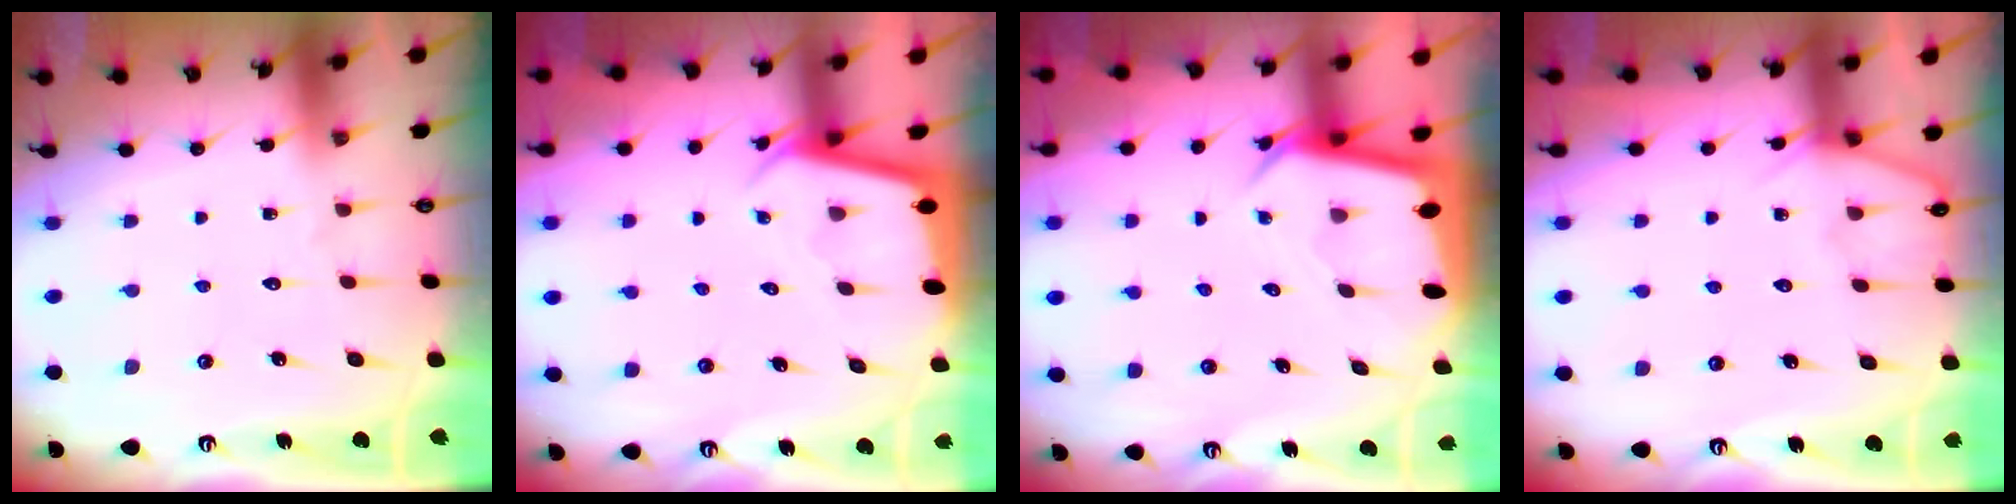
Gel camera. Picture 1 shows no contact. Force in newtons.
{"total": 2.3, "press": 2.3, "slide": 0.1}
{"total": 3.2, "press": 3.2, "slide": 0.4}
{"total": 5.9, "press": 5.9, "slide": 0.6}